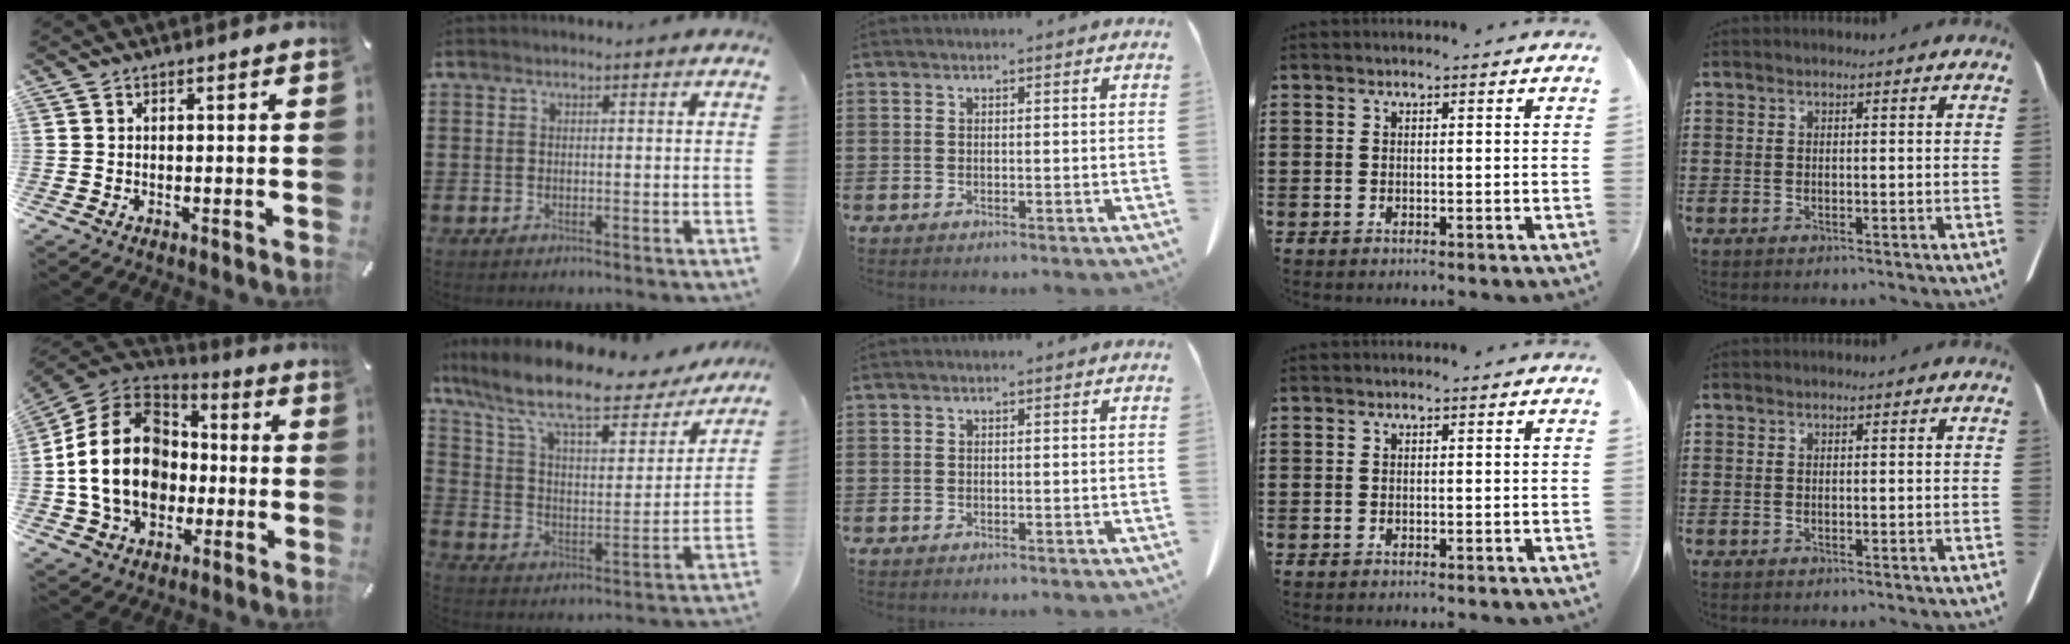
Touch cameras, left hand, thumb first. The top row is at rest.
{"thumb": {"total": 19.0, "force": [-3.0, 15.1, 11.1], "torque": [-0.252, 0.020, -0.058]}, "index": {"total": 11.7, "force": [9.2, 2.4, 6.9], "torque": [-0.161, -0.053, 0.153]}}